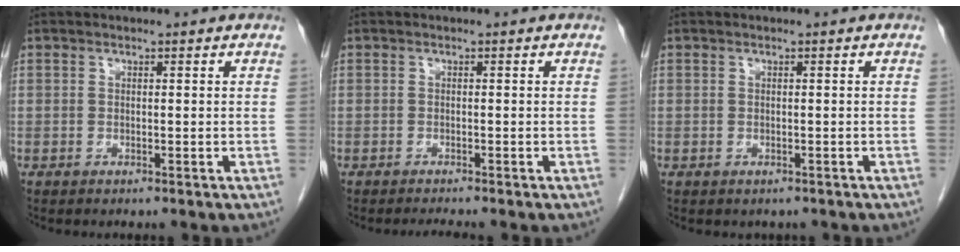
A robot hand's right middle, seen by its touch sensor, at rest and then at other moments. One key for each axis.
{"total": 1.3, "fx": -1.1, "fy": -0.5, "fz": 0.3, "tx": -0.011, "ty": -0.005, "tz": -0.018}
{"total": 0.6, "fx": -0.4, "fy": 0.5, "fz": 0.1, "tx": -0.006, "ty": 0.002, "tz": -0.002}